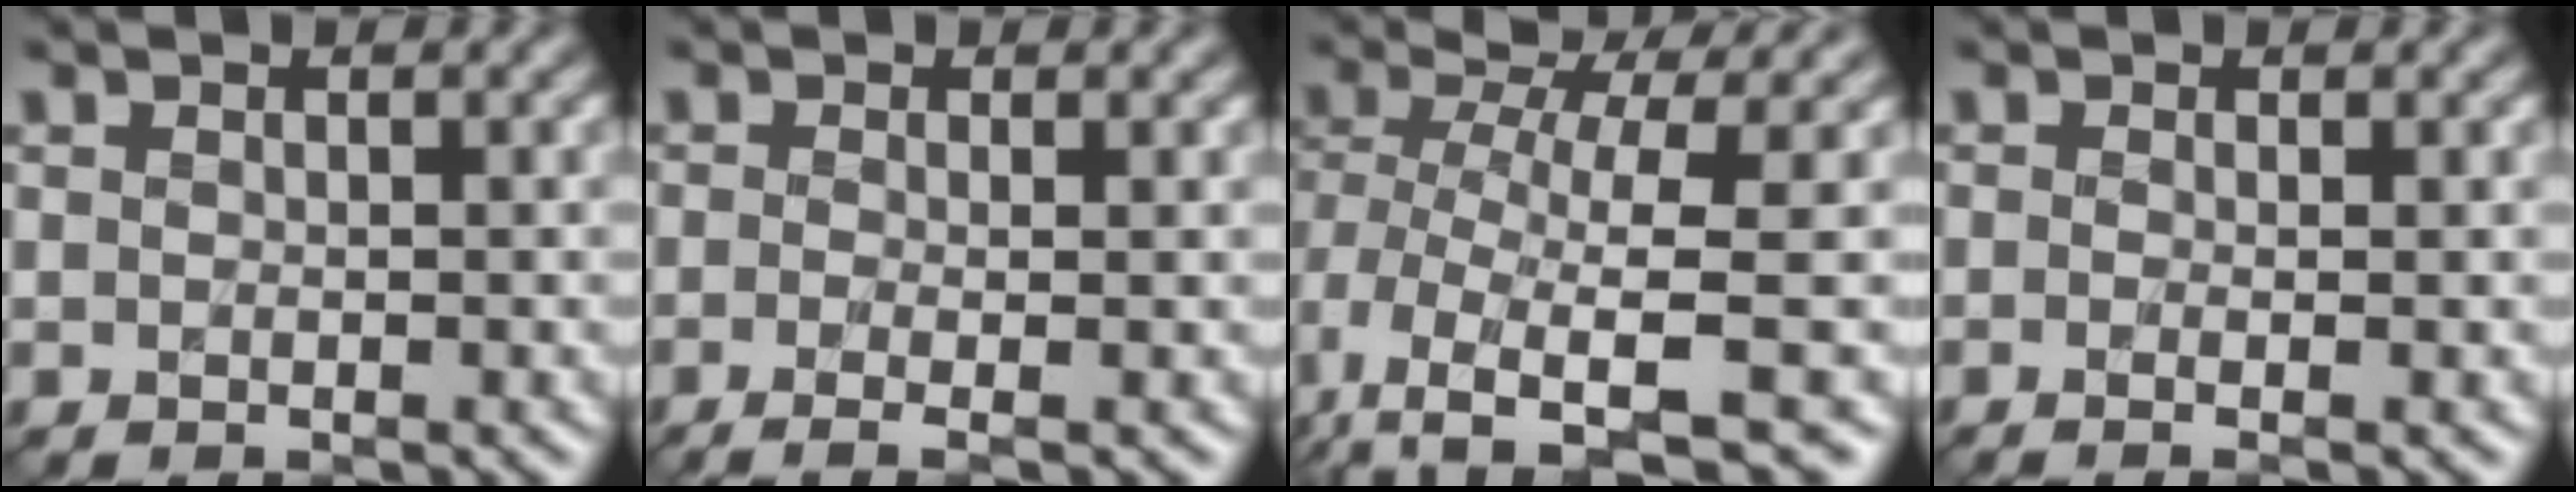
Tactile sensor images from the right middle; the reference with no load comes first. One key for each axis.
{"total": 3.3, "fx": -0.8, "fy": 1.2, "fz": 3.0, "tx": -0.039, "ty": -0.009, "tz": -0.023}
{"total": 6.8, "fx": -1.8, "fy": 2.7, "fz": 6.0, "tx": -0.125, "ty": -0.018, "tz": -0.030}
{"total": 2.6, "fx": -0.1, "fy": 1.2, "fz": 2.3, "tx": -0.026, "ty": -0.004, "tz": -0.021}